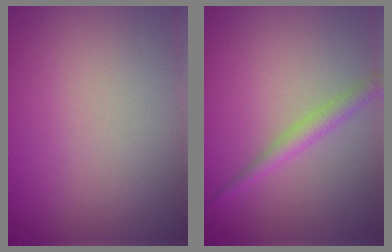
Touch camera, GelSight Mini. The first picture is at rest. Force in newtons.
{"total": 1.9, "press": 1.9, "slide": 0.0}